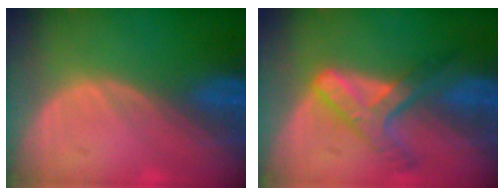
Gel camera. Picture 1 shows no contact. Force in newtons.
{"total": 7.0, "press": 5.9, "slide": 3.7}